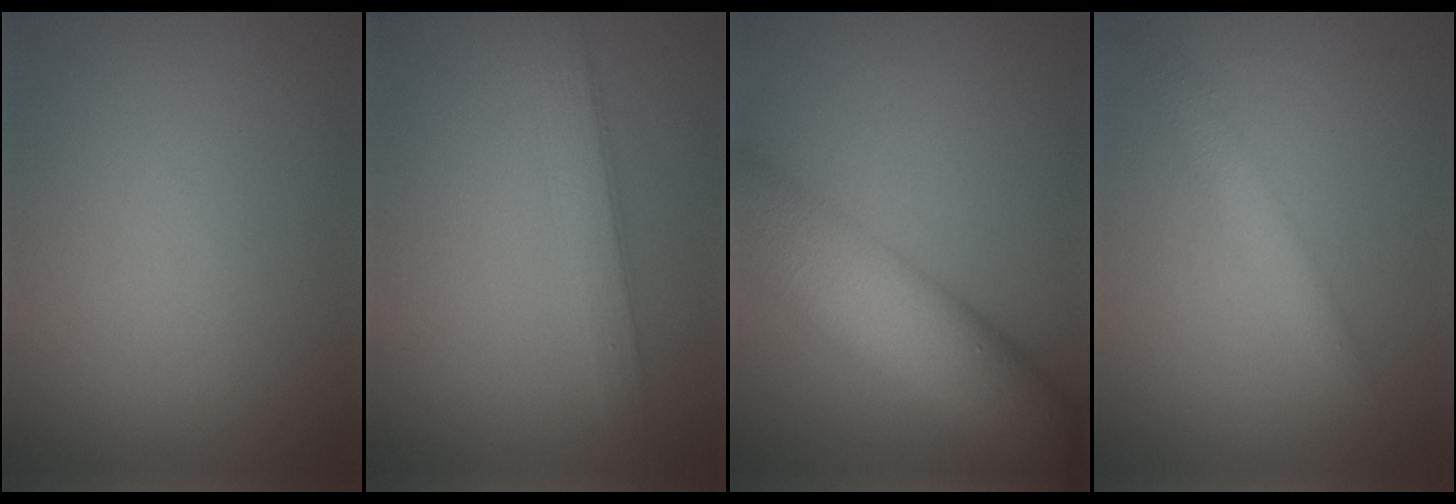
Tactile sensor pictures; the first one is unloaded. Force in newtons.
{"total": 3.0, "press": 3.0, "slide": 0.0}
{"total": 10.3, "press": 10.3, "slide": 0.6}
{"total": 2.3, "press": 2.3, "slide": 0.0}